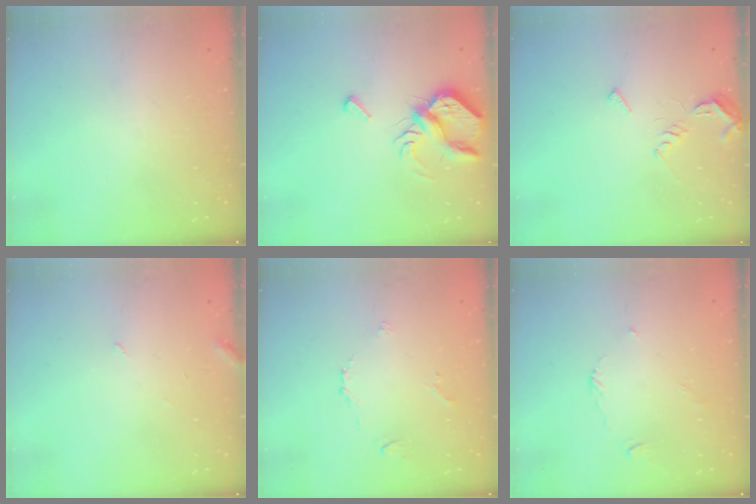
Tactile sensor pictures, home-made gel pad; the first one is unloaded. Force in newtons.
{"total": 7.2, "press": 7.1, "slide": 1.1}
{"total": 6.4, "press": 6.3, "slide": 0.7}
{"total": 3.0, "press": 3.0, "slide": 0.2}
{"total": 3.7, "press": 3.7, "slide": 0.6}
{"total": 2.7, "press": 2.7, "slide": 0.3}